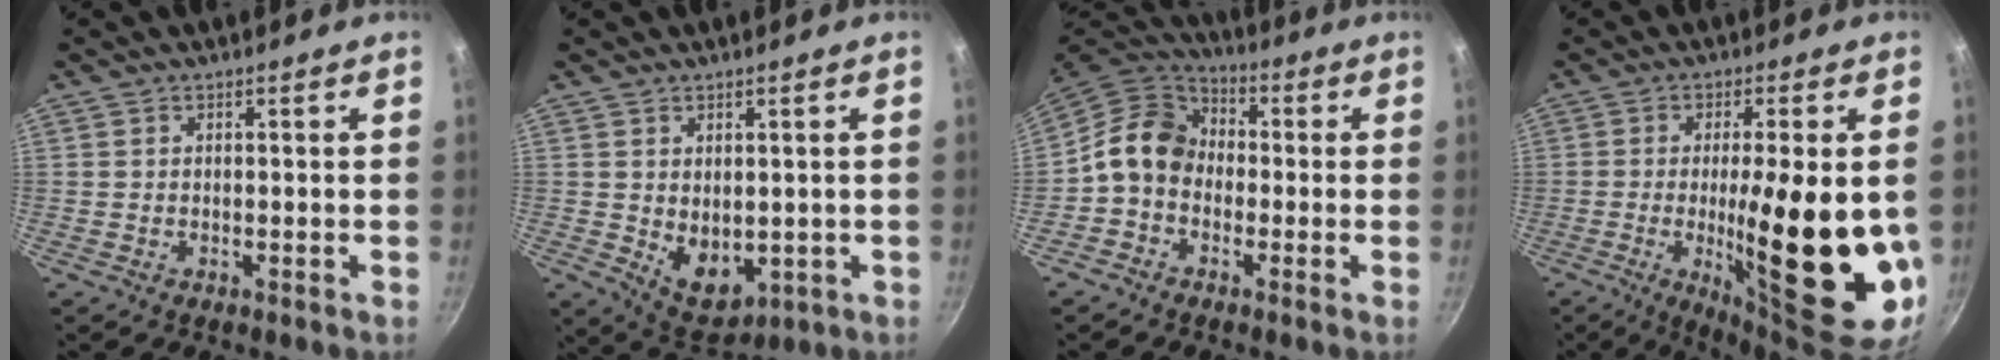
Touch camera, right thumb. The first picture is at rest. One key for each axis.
{"total": 7.6, "fx": 0.0, "fy": 5.3, "fz": 5.5, "tx": -0.062, "ty": -0.018, "tz": 0.022}
{"total": 10.4, "fx": -1.1, "fy": 8.5, "fz": 5.9, "tx": -0.077, "ty": 0.038, "tz": -0.045}
{"total": 21.5, "fx": -2.2, "fy": 5.6, "fz": 20.7, "tx": -0.291, "ty": -0.015, "tz": -0.023}